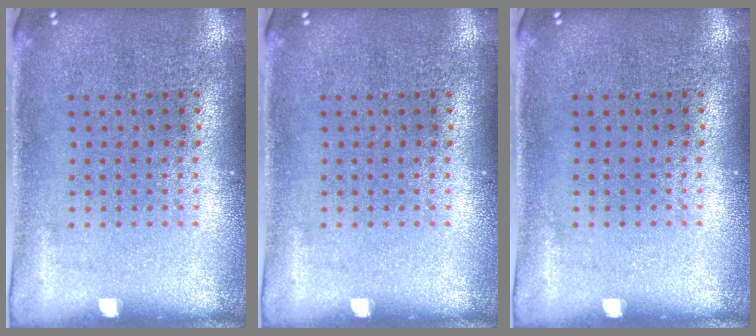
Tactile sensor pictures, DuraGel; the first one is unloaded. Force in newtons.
{"total": 0.0}
{"total": 0.0}